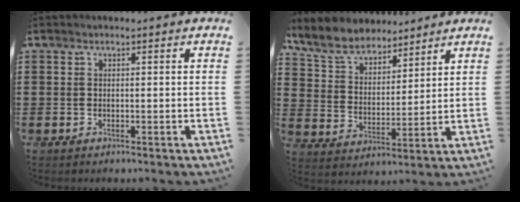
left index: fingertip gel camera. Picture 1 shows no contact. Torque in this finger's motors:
{"motor_torque": [2.14, 0.00, 0.34, 0.17]}